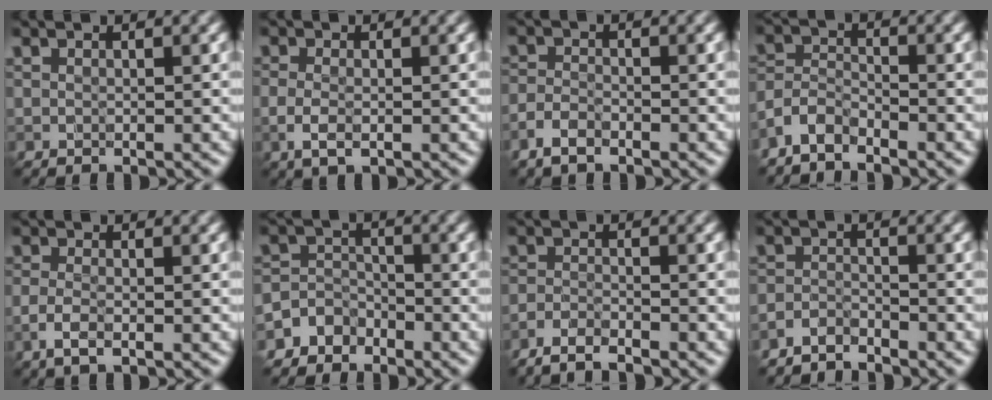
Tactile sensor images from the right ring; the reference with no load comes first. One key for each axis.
{"total": 1.7, "fx": -0.4, "fy": 0.8, "fz": 1.5, "tx": -0.032, "ty": -0.005, "tz": -0.009}
{"total": 1.8, "fx": -1.5, "fy": 0.6, "fz": 0.8, "tx": -0.017, "ty": 0.001, "tz": -0.036}
{"total": 2.3, "fx": -2.1, "fy": 0.7, "fz": 0.6, "tx": -0.012, "ty": 0.007, "tz": -0.052}
{"total": 1.6, "fx": -0.7, "fy": 0.5, "fz": 1.3, "tx": -0.030, "ty": -0.001, "tz": -0.019}
{"total": 2.8, "fx": -2.1, "fy": 1.8, "fz": -0.1, "tx": 0.017, "ty": 0.010, "tz": -0.045}
{"total": 2.2, "fx": -2.1, "fy": 0.1, "fz": 0.7, "tx": -0.012, "ty": -0.002, "tz": -0.047}
{"total": 2.1, "fx": -2.1, "fy": 0.4, "fz": 0.1, "tx": 0.000, "ty": 0.001, "tz": -0.048}